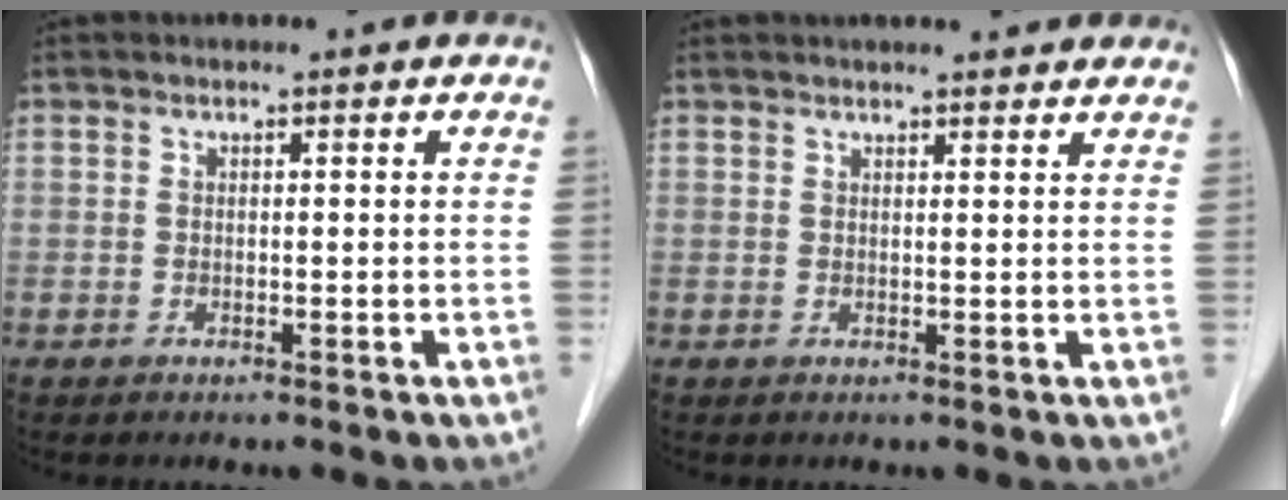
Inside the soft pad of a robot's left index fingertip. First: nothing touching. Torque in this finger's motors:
{"motor_torque": [0.24, -0.24, 0.14, 0.06]}